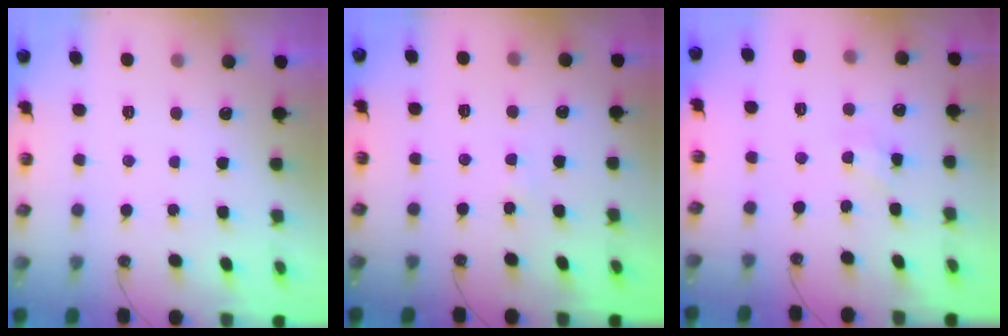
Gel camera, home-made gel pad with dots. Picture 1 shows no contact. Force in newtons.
{"total": 1.9, "press": 1.9, "slide": 0.2}
{"total": 3.7, "press": 3.7, "slide": 0.6}